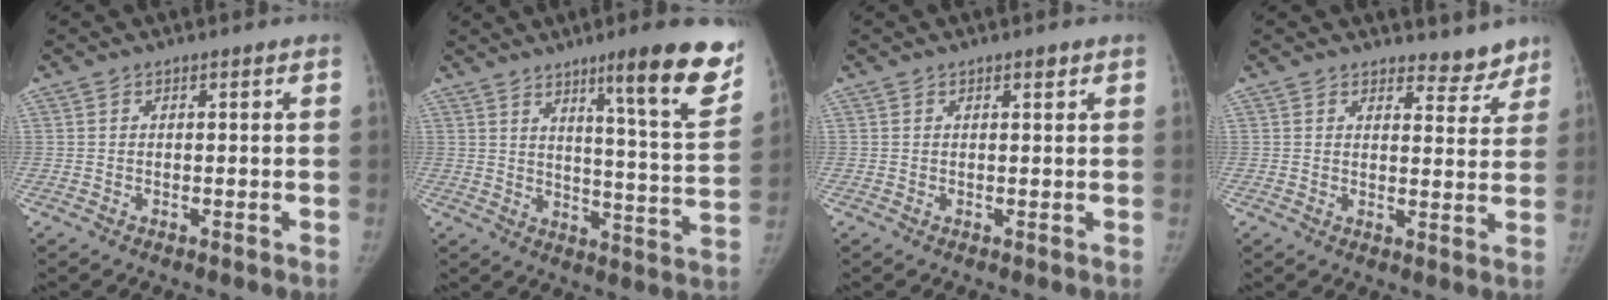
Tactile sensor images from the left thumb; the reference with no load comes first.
{"total": 17.8, "force": [10.7, 1.9, 14.1], "torque": [-0.161, -0.062, 0.153]}
{"total": 1.1, "force": [0.7, 0.3, 0.7], "torque": [-0.008, -0.002, 0.011]}
{"total": 5.5, "force": [4.9, 2.4, 0.8], "torque": [0.021, -0.038, 0.057]}